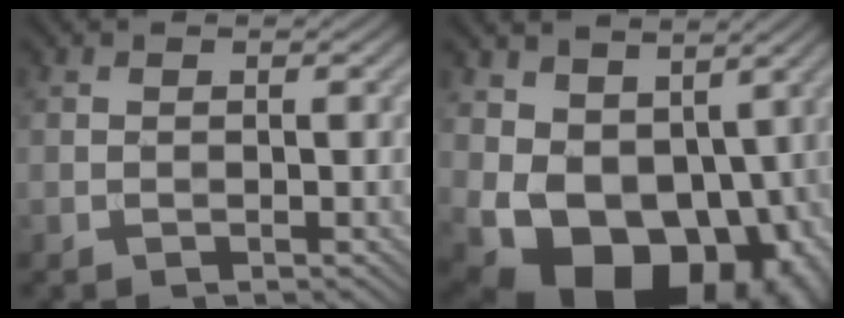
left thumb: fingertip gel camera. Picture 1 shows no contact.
{"total": 16.0, "force": [-0.8, 11.5, 11.1], "torque": [-0.185, -0.038, 0.017]}